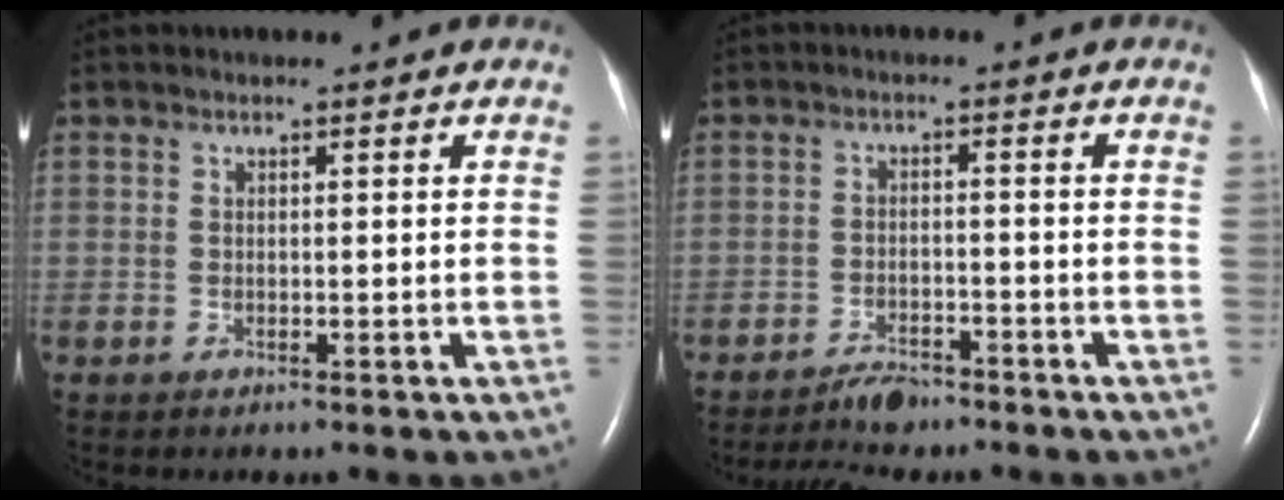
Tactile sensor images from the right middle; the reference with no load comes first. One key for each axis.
{"total": 4.2, "fx": -4.0, "fy": 0.9, "fz": 1.2, "tx": -0.028, "ty": -0.014, "tz": -0.068}